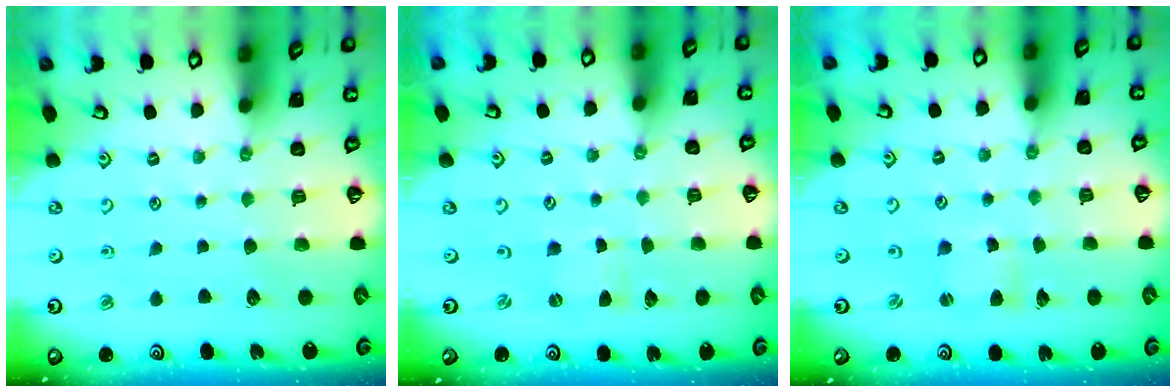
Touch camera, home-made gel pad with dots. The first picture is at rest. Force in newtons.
{"total": 0.0}
{"total": 2.2, "press": 2.2, "slide": 0.3}